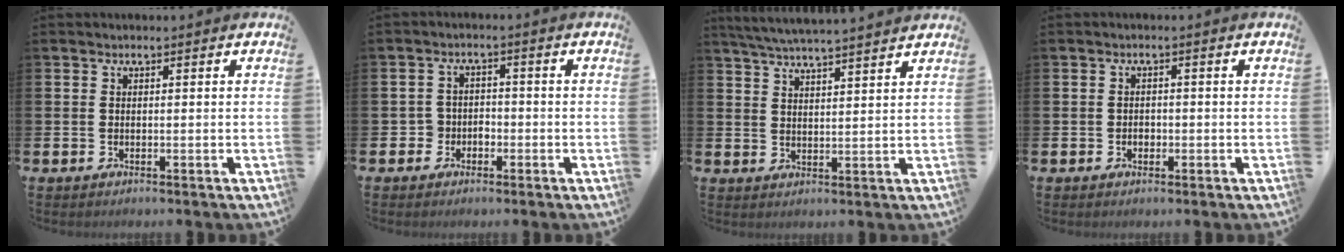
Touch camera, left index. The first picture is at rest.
{"total": 2.8, "force": [-1.6, 2.3, 0.1], "torque": [-0.018, 0.009, -0.036]}
{"total": 5.2, "force": [5.0, -0.3, 1.1], "torque": [-0.039, -0.024, 0.091]}
{"total": 1.2, "force": [-0.4, 1.0, 0.6], "torque": [-0.009, 0.004, -0.010]}